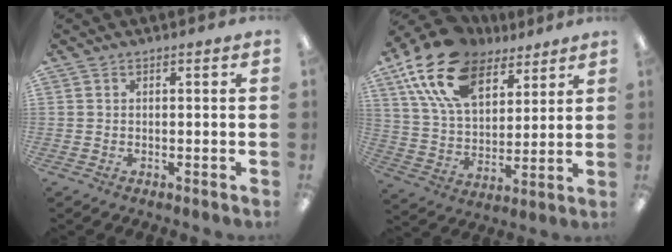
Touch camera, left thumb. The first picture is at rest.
{"total": 19.0, "force": [11.8, 10.5, 10.5], "torque": [-0.209, -0.046, 0.217]}